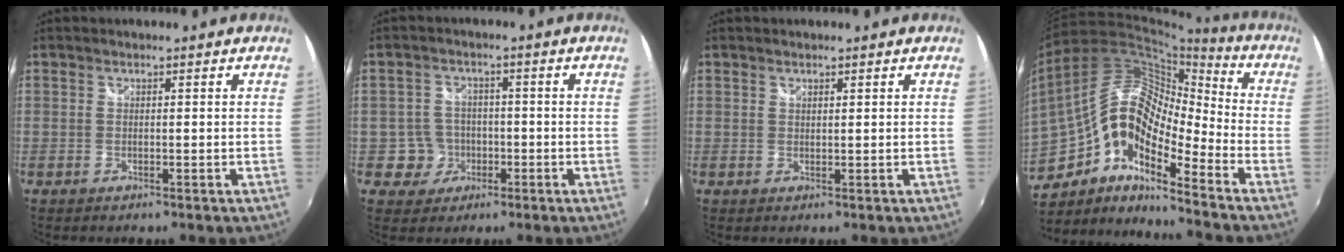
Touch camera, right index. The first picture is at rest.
{"total": 5.2, "force": [-1.6, 4.9, 0.3], "torque": [-0.012, 0.023, -0.018]}
{"total": 0.6, "force": [0.6, 0.1, 0.2], "torque": [-0.003, 0.000, 0.010]}
{"total": 18.0, "force": [-6.7, 8.2, 14.6], "torque": [-0.250, -0.003, -0.138]}